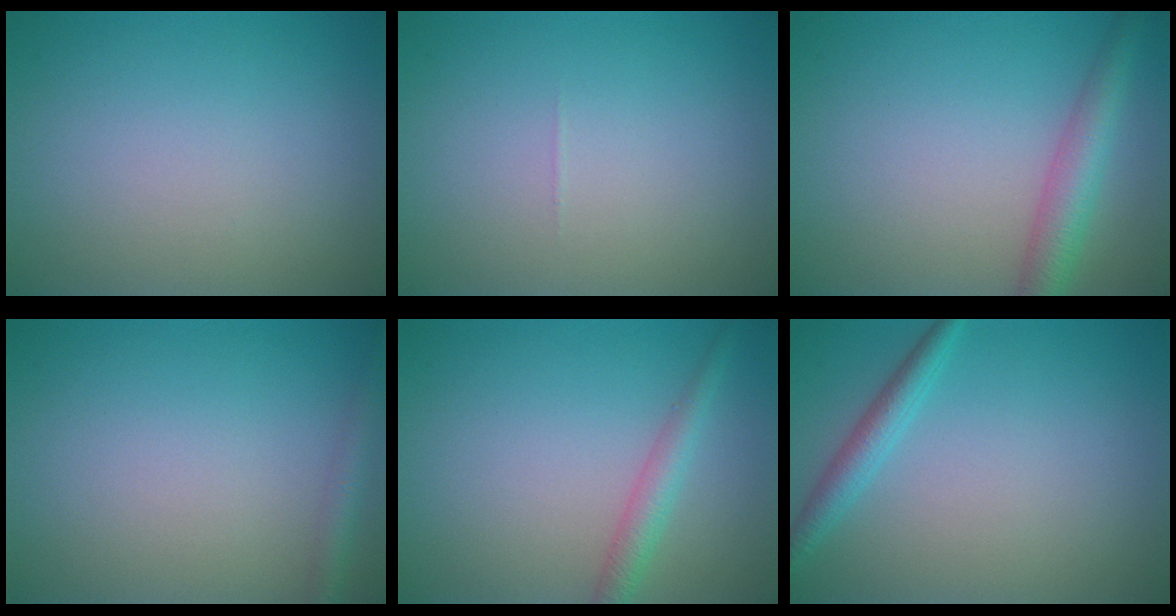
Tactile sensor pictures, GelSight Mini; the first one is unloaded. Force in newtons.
{"total": 0.0}
{"total": 3.8, "press": 3.8, "slide": 0.1}
{"total": 1.8, "press": 1.8, "slide": 0.1}
{"total": 2.2, "press": 2.2, "slide": 0.1}
{"total": 2.2, "press": 2.2, "slide": 0.1}